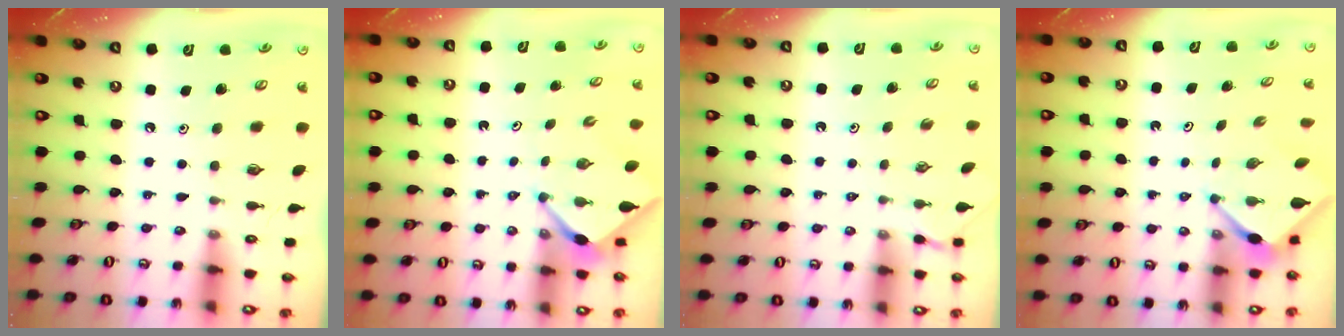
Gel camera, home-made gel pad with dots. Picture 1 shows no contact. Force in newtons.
{"total": 2.6, "press": 2.6, "slide": 0.3}
{"total": 0.9, "press": 0.9, "slide": 0.3}
{"total": 3.1, "press": 3.0, "slide": 0.3}